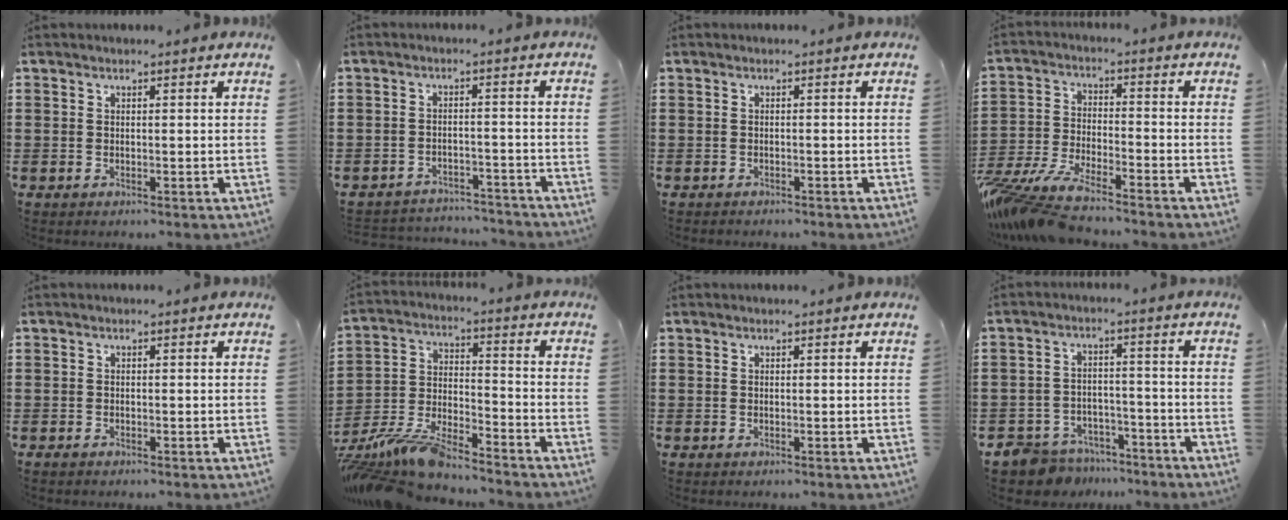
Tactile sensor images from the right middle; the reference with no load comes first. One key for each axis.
{"total": 3.4, "fx": -3.3, "fy": 0.6, "fz": -0.2, "tx": -0.003, "ty": 0.000, "tz": -0.072}
{"total": 0.6, "fx": -0.5, "fy": 0.1, "fz": 0.0, "tx": -0.001, "ty": 0.001, "tz": -0.012}
{"total": 8.2, "fx": -7.6, "fy": 0.9, "fz": 2.9, "tx": -0.083, "ty": -0.004, "tz": -0.154}
{"total": 0.6, "fx": -0.5, "fy": 0.2, "fz": 0.2, "tx": -0.005, "ty": -0.003, "tz": -0.009}
{"total": 9.8, "fx": -9.2, "fy": 1.4, "fz": 3.1, "tx": -0.071, "ty": 0.011, "tz": -0.185}
{"total": 0.0}
{"total": 5.9, "fx": -5.7, "fy": 1.6, "fz": 0.3, "tx": -0.021, "ty": 0.015, "tz": -0.119}